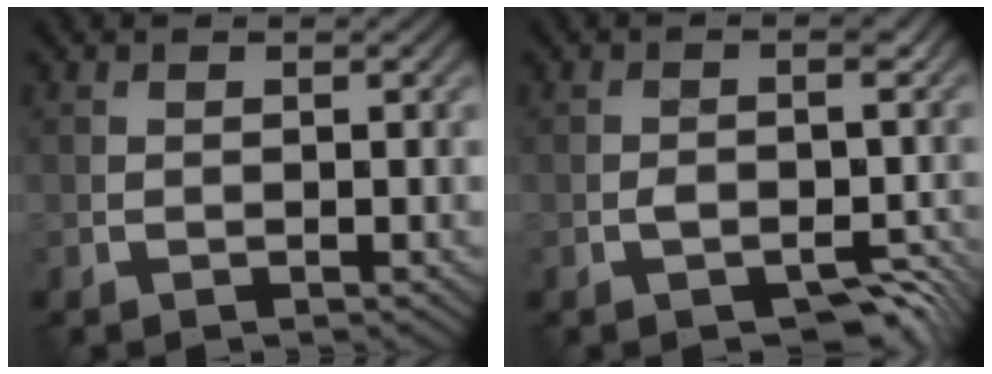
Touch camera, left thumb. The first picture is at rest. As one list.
[{"total": 5.0, "force": [-2.6, 2.2, 3.7], "torque": [-0.051, 0.001, -0.035]}]